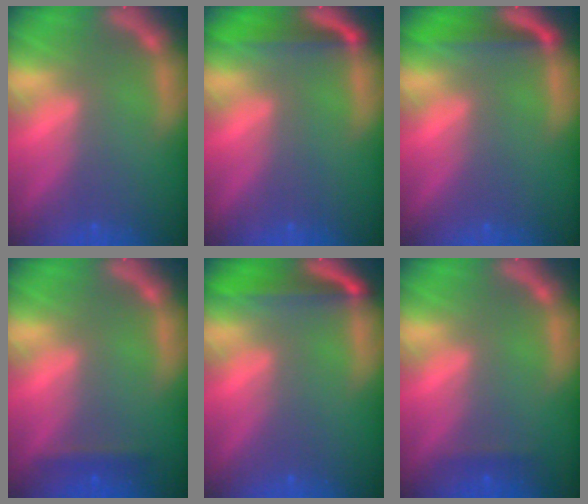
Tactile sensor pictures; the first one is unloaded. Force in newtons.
{"total": 3.5}
{"total": 3.0}
{"total": 1.4}
{"total": 4.4}
{"total": 0.9}